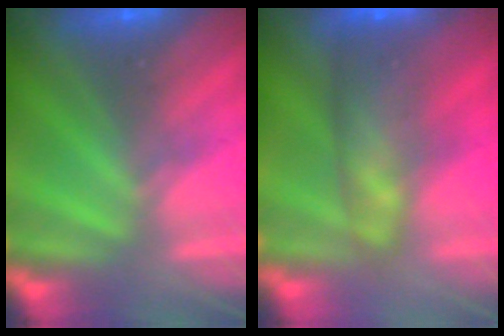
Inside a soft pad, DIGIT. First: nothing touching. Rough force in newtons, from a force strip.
{"total": 9.9}